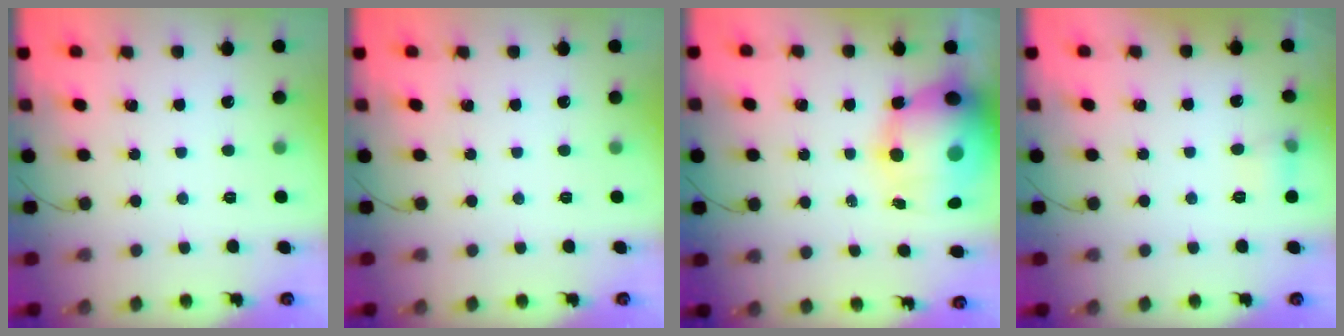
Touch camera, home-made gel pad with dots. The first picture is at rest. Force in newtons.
{"total": 0.0}
{"total": 20.3, "press": 19.7, "slide": 4.7}
{"total": 5.6, "press": 5.4, "slide": 1.5}